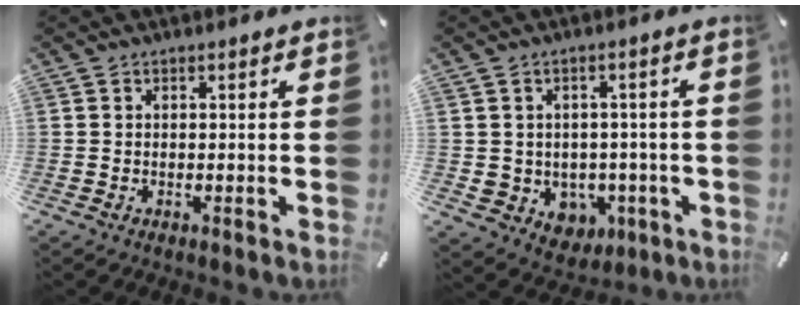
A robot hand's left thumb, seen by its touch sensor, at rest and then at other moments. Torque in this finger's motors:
{"motor_torque": [0.89, 0.90, 0.10, 0.09, 0.00]}